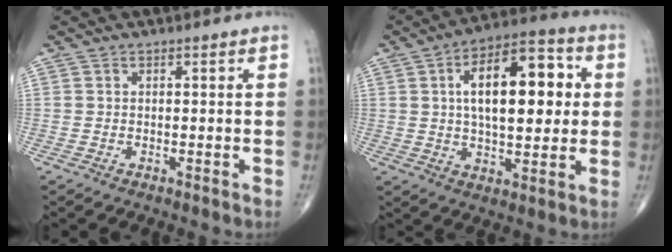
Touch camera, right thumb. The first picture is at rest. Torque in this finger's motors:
{"motor_torque": [1.64, 3.37, 1.64, 0.53, 0.42]}